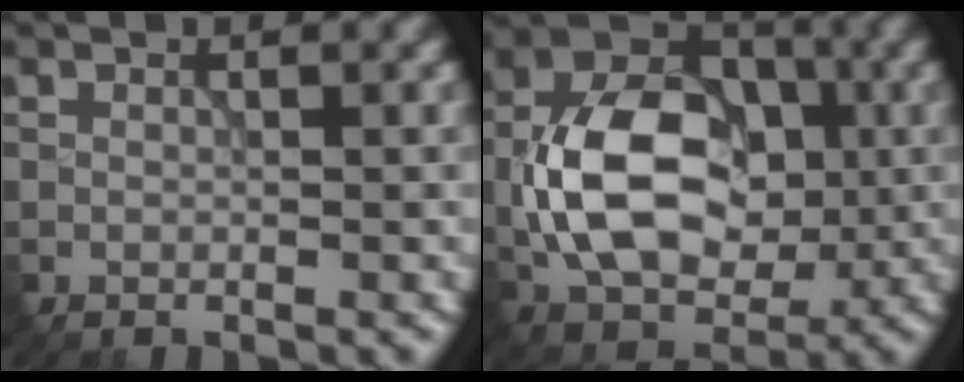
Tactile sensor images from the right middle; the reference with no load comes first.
{"total": 11.3, "force": [-1.3, 7.6, 8.3], "torque": [-0.155, 0.017, -0.031]}